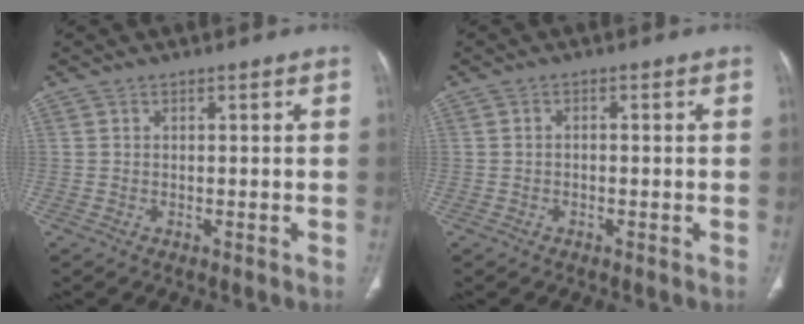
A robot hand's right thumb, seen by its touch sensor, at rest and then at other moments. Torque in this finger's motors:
{"motor_torque": [0.02, 0.01, 0.16, 0.33, -0.06]}